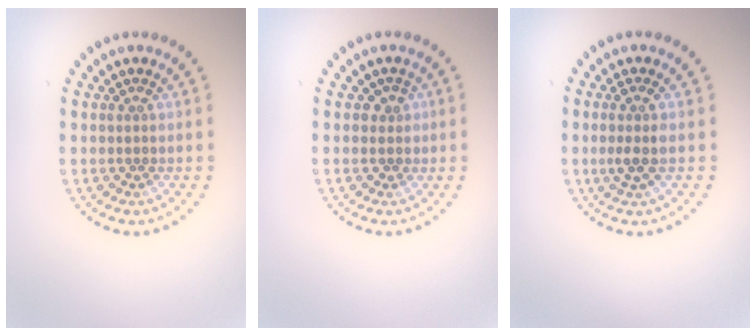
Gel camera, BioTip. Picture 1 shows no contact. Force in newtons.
{"total": 1.3, "press": 1.1, "slide": 0.7}
{"total": 1.9, "press": 1.6, "slide": 1.0}